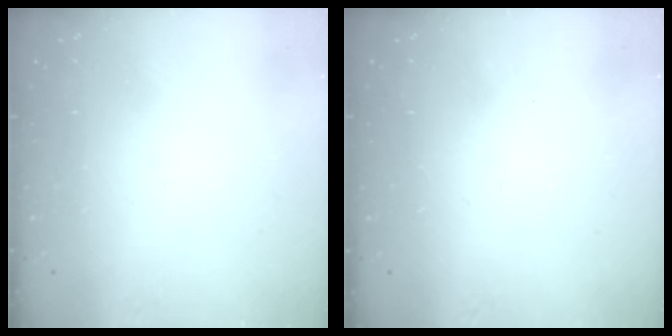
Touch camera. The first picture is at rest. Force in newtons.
{"total": 3.6, "press": 3.6, "slide": 0.3}